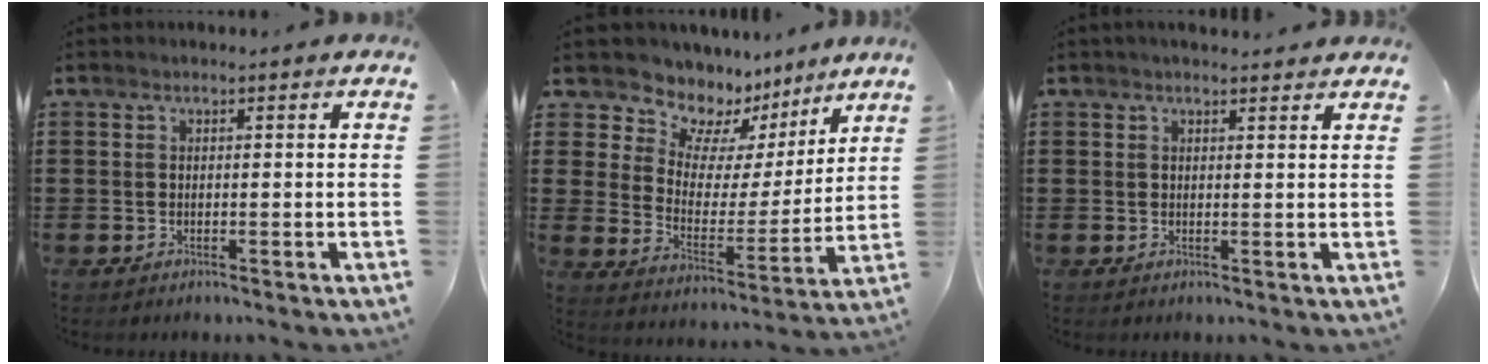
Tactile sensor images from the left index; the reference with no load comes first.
{"total": 7.8, "force": [6.6, 4.0, 0.7], "torque": [-0.054, -0.051, 0.117]}
{"total": 1.5, "force": [1.3, 0.2, 0.6], "torque": [-0.014, 0.003, 0.025]}